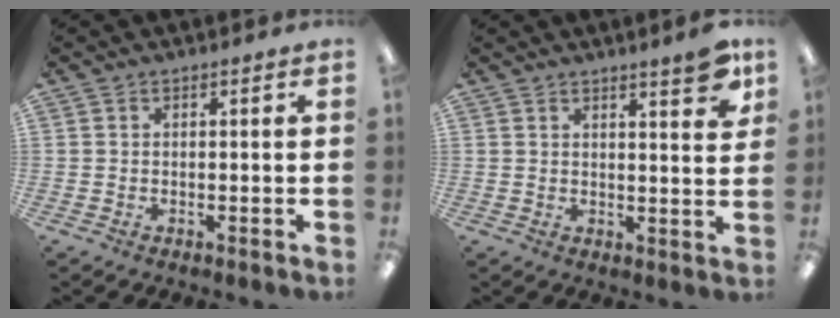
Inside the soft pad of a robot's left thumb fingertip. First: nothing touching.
{"total": 6.3, "force": [4.5, 1.1, 4.3], "torque": [-0.046, -0.029, 0.070]}